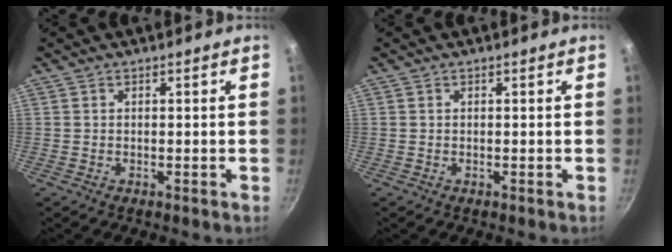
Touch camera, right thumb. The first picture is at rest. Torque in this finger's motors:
{"motor_torque": [-0.08, -0.01, 0.29, 0.12, 0.02]}